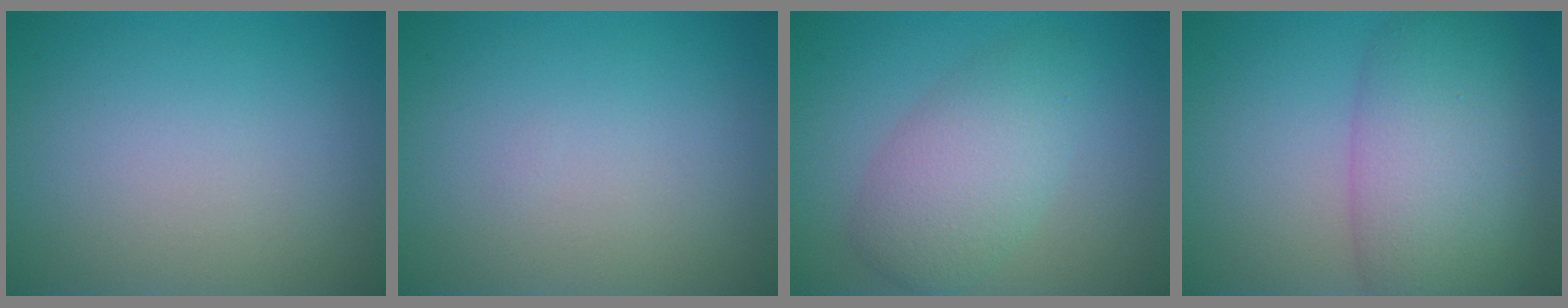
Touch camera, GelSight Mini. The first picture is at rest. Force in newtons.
{"total": 0.0}
{"total": 4.9, "press": 4.9, "slide": 0.1}
{"total": 8.1, "press": 8.1, "slide": 0.2}